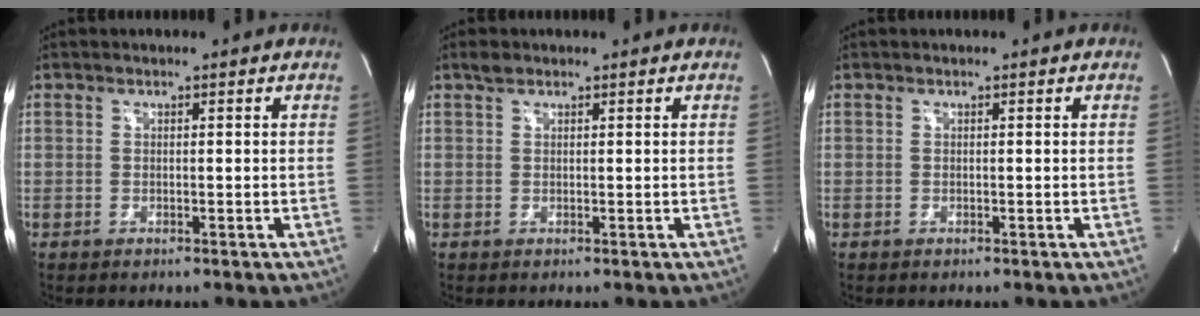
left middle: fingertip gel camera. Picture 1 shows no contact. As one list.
[{"total": 1.2, "force": [0.9, 0.5, 0.5], "torque": [-0.012, 0.009, 0.017]}, {"total": 0.0}]